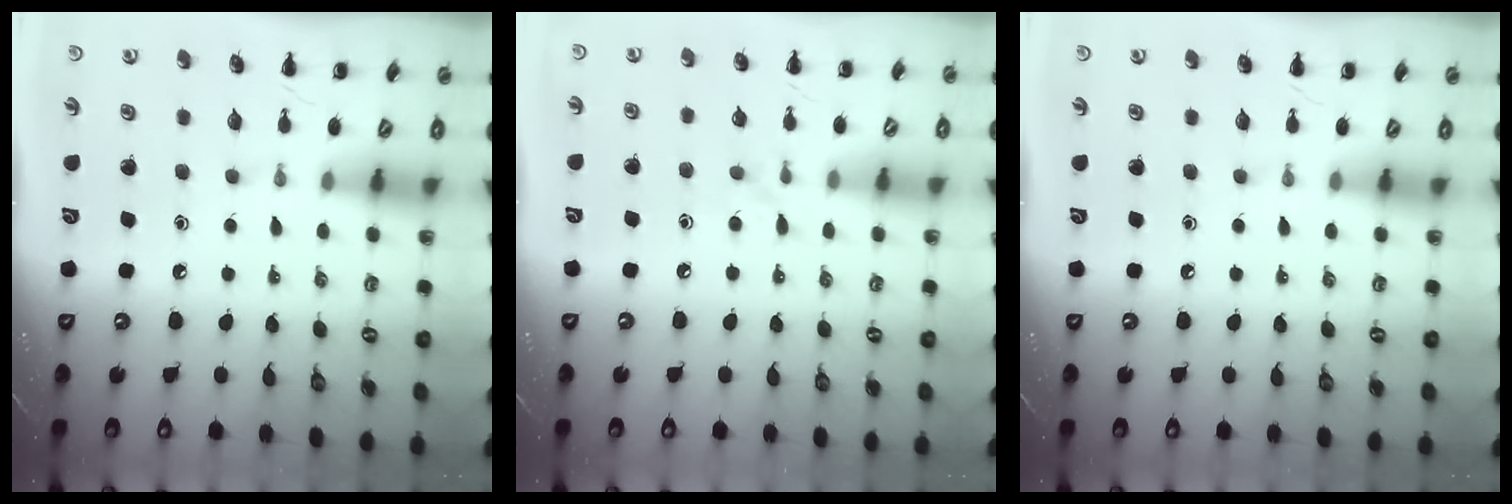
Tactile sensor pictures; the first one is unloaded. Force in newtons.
{"total": 5.6, "press": 5.2, "slide": 2.1}
{"total": 0.0}